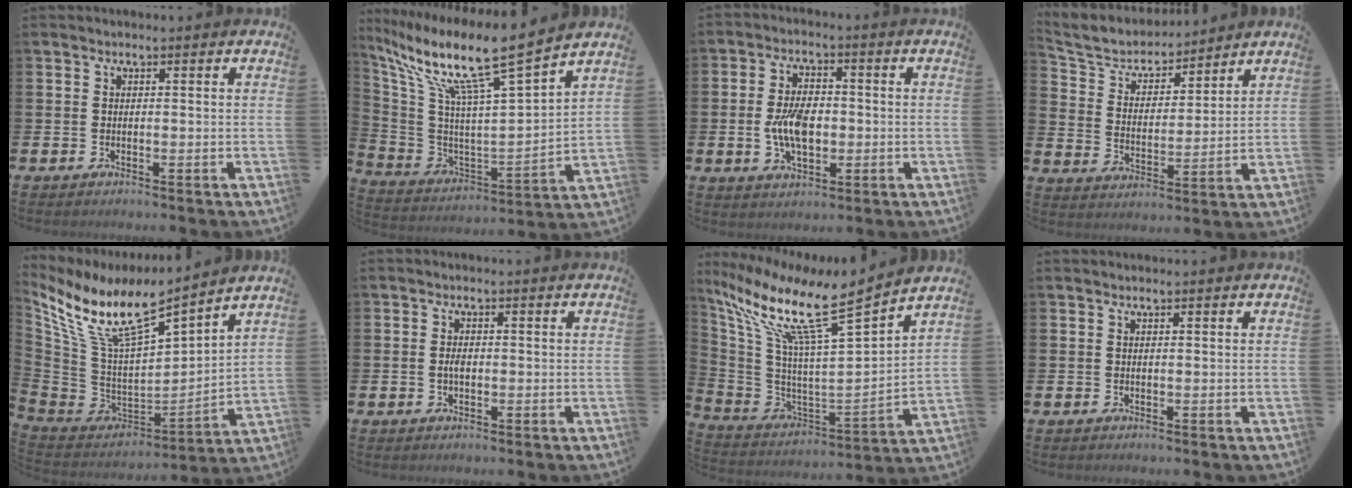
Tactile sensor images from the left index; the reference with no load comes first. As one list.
[{"total": 12.2, "force": [9.4, 0.7, 7.8], "torque": [-0.185, -0.062, 0.151]}, {"total": 6.4, "force": [-0.8, 3.7, 5.2], "torque": [-0.097, 0.000, -0.019]}, {"total": 6.3, "force": [5.9, 2.0, 0.9], "torque": [-0.053, -0.039, 0.101]}, {"total": 11.6, "force": [9.3, 2.5, 6.4], "torque": [-0.165, -0.064, 0.163]}, {"total": 1.4, "force": [-0.2, 0.9, 1.1], "torque": [-0.016, 0.003, -0.006]}, {"total": 12.2, "force": [9.2, 1.4, 7.9], "torque": [-0.186, -0.067, 0.148]}, {"total": 0.0}]